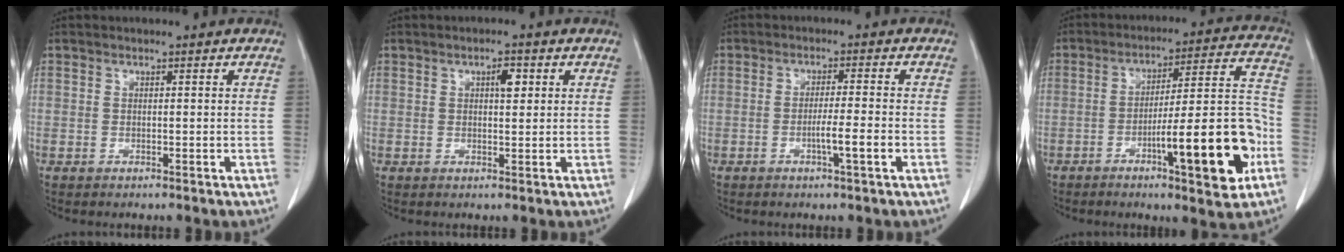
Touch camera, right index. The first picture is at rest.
{"total": 2.4, "force": [0.9, 0.9, 2.1], "torque": [-0.034, 0.000, 0.013]}
{"total": 4.1, "force": [-1.5, -0.3, 3.8], "torque": [-0.061, -0.003, -0.024]}
{"total": 17.1, "force": [-6.5, 2.1, 15.7], "torque": [-0.219, 0.015, -0.091]}